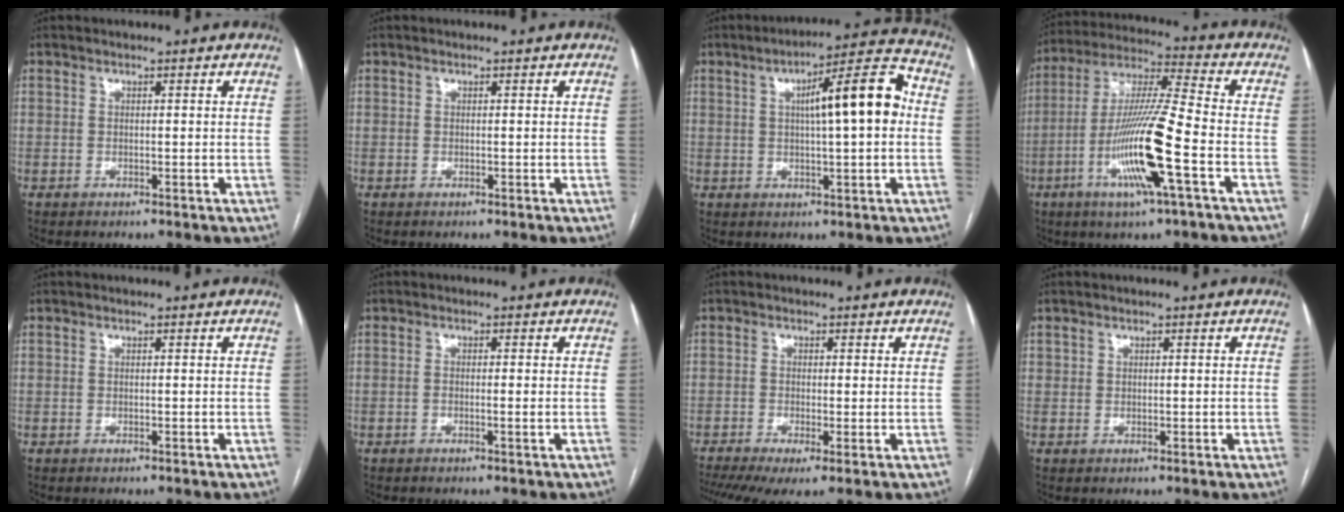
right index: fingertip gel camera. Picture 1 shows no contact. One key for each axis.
{"total": 0.0}
{"total": 12.5, "fx": 1.7, "fy": 1.9, "fz": 12.3, "tx": -0.180, "ty": 0.032, "tz": 0.019}
{"total": 15.6, "fx": -5.2, "fy": 0.0, "fz": 14.7, "tx": -0.296, "ty": -0.010, "tz": -0.101}
{"total": 0.0}
{"total": 1.0, "fx": -0.3, "fy": 0.2, "fz": 0.9, "tx": -0.019, "ty": -0.001, "tz": -0.004}
{"total": 1.3, "fx": -0.7, "fy": 0.1, "fz": 1.2, "tx": -0.025, "ty": -0.004, "tz": -0.014}
{"total": 1.1, "fx": 0.5, "fy": 1.0, "fz": 0.0, "tx": 0.002, "ty": 0.004, "tz": 0.009}